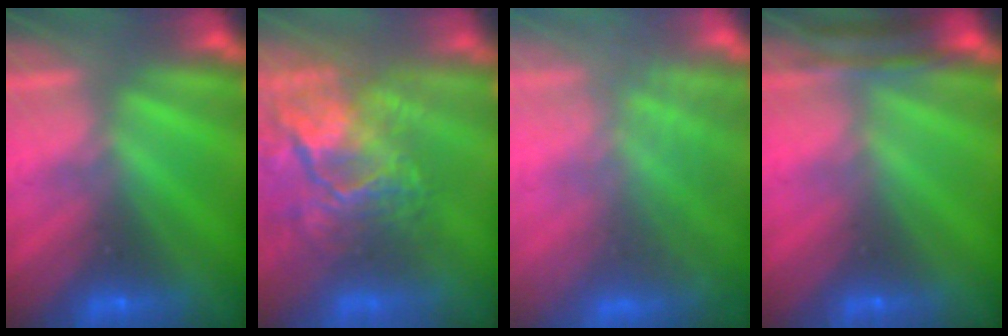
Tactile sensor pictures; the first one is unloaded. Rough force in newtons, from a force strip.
{"total": 7.4}
{"total": 7.4}
{"total": 4.4}